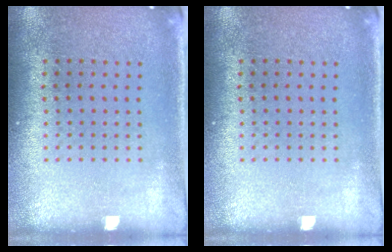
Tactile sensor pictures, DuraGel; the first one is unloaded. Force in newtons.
{"total": 0.0}